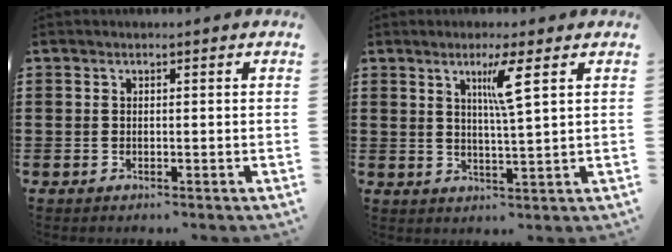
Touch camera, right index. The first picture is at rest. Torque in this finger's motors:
{"motor_torque": [0.13, -0.02, 0.31, 0.08]}